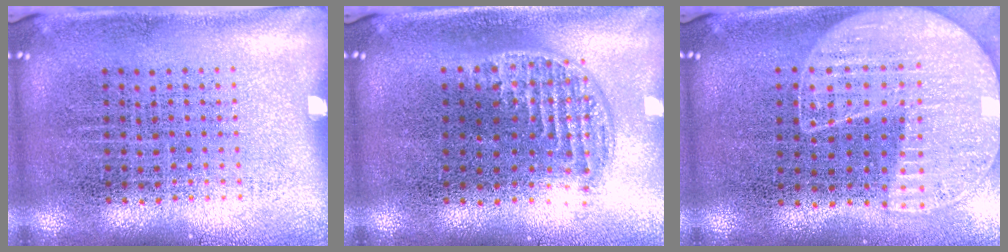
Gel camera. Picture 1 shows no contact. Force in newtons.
{"total": 1.2, "press": 1.0, "slide": 0.6}
{"total": 1.3, "press": 1.3, "slide": 0.2}